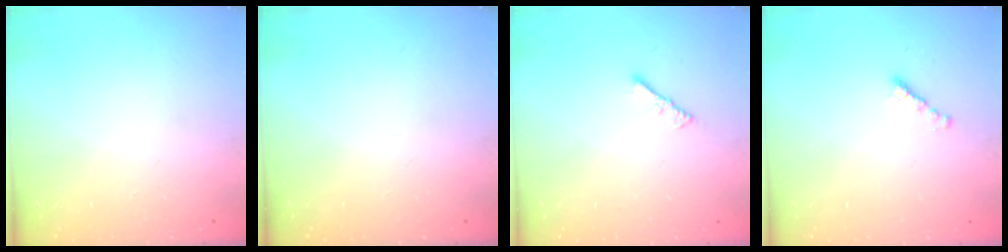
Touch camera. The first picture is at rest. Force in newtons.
{"total": 0.0}
{"total": 1.1, "press": 1.1, "slide": 0.4}
{"total": 2.7, "press": 2.6, "slide": 0.8}